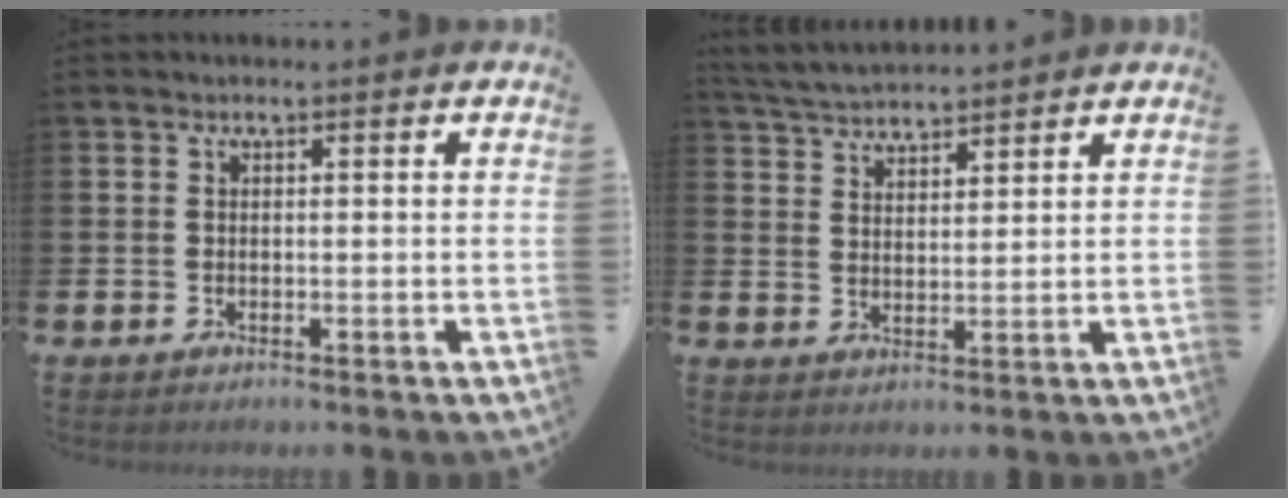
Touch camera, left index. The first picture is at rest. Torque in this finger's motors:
{"motor_torque": [0.07, -0.26, 0.47, 0.18]}